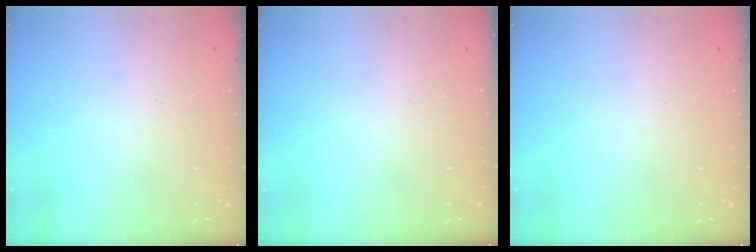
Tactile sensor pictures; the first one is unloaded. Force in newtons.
{"total": 0.0}
{"total": 0.0}